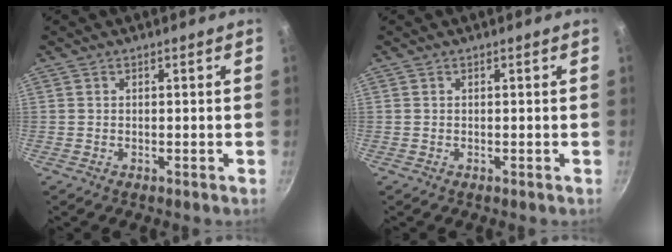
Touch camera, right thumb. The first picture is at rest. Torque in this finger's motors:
{"motor_torque": [0.02, 0.01, -0.11, 0.11, 0.00]}